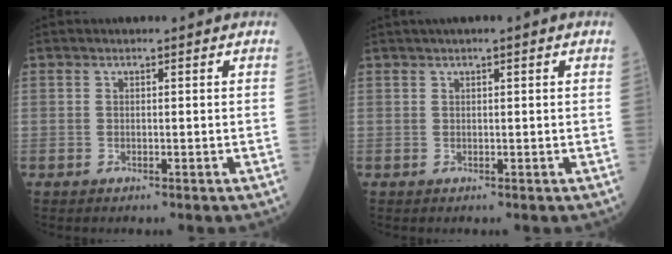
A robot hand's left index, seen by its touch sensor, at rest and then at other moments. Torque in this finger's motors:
{"motor_torque": [1.06, -1.08, 0.55, 0.09]}